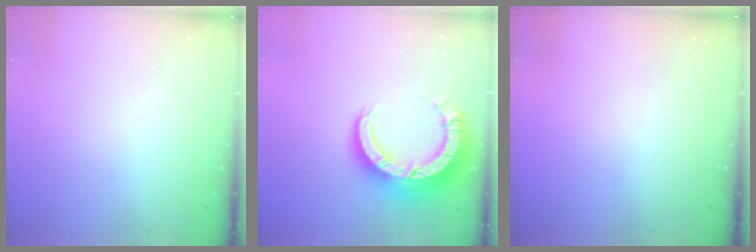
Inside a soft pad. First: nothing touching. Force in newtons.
{"total": 12.0, "press": 11.9, "slide": 1.2}
{"total": 0.0}